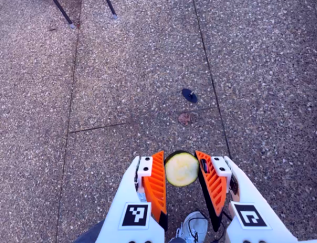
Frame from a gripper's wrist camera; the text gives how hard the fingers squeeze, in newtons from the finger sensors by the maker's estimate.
{"total": 10.8, "left": 10.8, "right": 10.8}